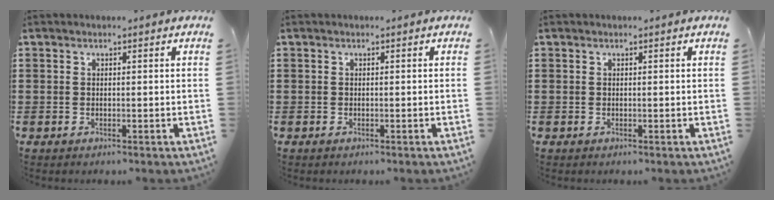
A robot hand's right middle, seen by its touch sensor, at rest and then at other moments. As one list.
[{"total": 0.0}, {"total": 0.0}]